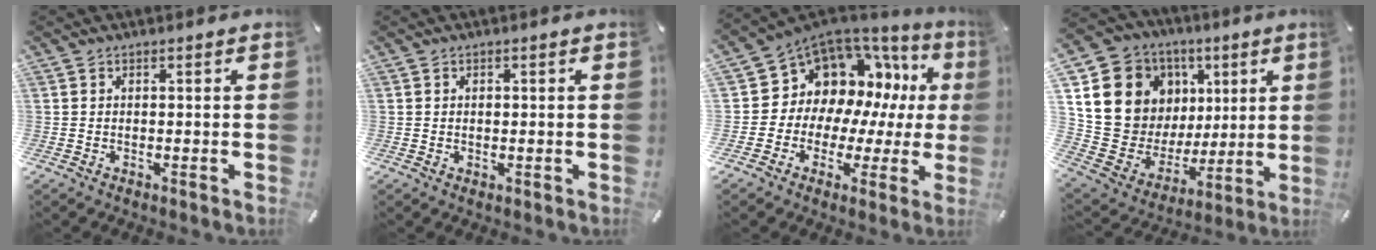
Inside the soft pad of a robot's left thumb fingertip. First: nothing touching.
{"total": 0.7, "force": [0.1, 0.6, 0.4], "torque": [0.000, -0.002, 0.000]}
{"total": 10.7, "force": [3.8, 9.5, 3.3], "torque": [-0.060, -0.052, 0.080]}
{"total": 16.1, "force": [5.8, 14.2, 4.8], "torque": [-0.073, -0.050, 0.134]}